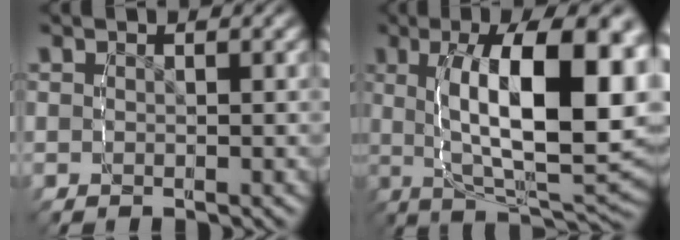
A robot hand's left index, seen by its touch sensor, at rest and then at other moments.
{"total": 14.0, "force": [-0.2, 5.7, 12.7], "torque": [-0.193, -0.002, 0.004]}